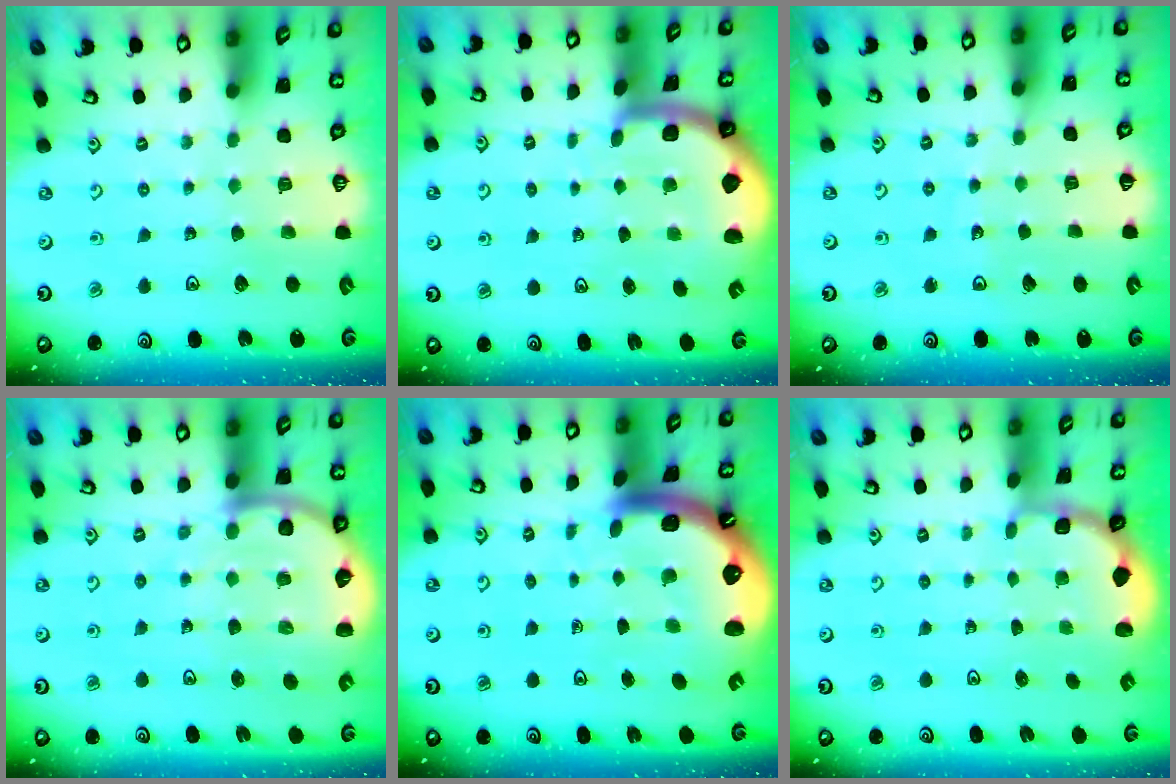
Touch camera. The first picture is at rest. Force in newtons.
{"total": 3.1, "press": 3.0, "slide": 0.6}
{"total": 3.0, "press": 3.0, "slide": 0.2}
{"total": 8.6, "press": 8.4, "slide": 1.8}
{"total": 6.7, "press": 6.6, "slide": 0.9}
{"total": 1.8, "press": 1.6, "slide": 0.7}